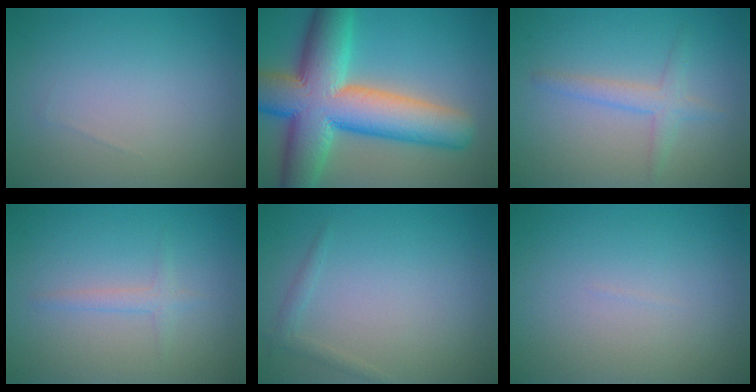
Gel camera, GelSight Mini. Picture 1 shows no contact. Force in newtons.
{"total": 13.8, "press": 13.7, "slide": 0.5}
{"total": 2.2, "press": 2.2, "slide": 0.0}
{"total": 1.2, "press": 1.2, "slide": 0.1}
{"total": 1.1, "press": 1.1, "slide": 0.0}
{"total": 0.0}